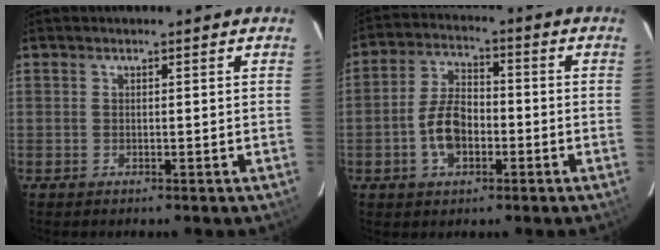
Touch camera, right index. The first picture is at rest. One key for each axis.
{"total": 8.4, "fx": -2.6, "fy": 5.0, "fz": 6.2, "tx": -0.123, "ty": 0.015, "tz": -0.041}